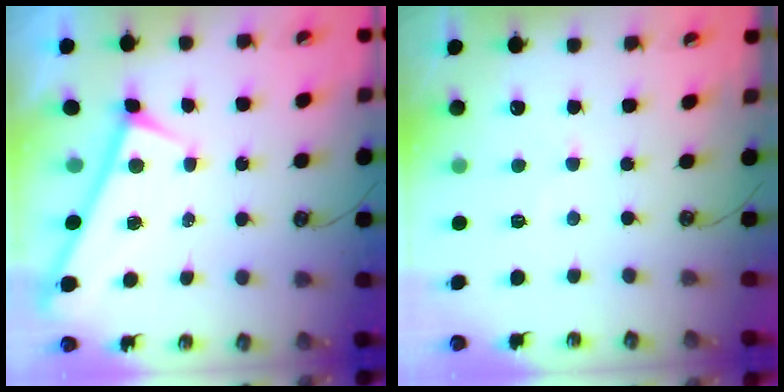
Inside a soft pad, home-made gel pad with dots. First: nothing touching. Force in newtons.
{"total": 0.0}